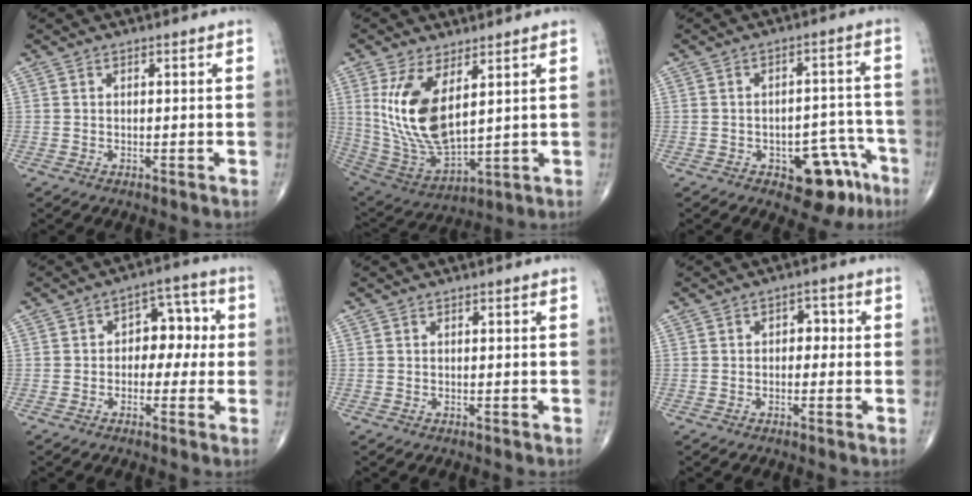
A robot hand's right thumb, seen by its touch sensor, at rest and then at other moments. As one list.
[{"total": 15.2, "force": [4.6, 7.0, 12.7], "torque": [-0.245, -0.029, 0.113]}, {"total": 10.5, "force": [-5.4, 5.5, 7.1], "torque": [-0.051, 0.044, -0.064]}, {"total": 7.8, "force": [0.2, 5.3, 5.7], "torque": [-0.033, 0.029, -0.006]}, {"total": 0.0}, {"total": 3.0, "force": [0.0, 2.1, 2.2], "torque": [-0.008, 0.010, -0.008]}]